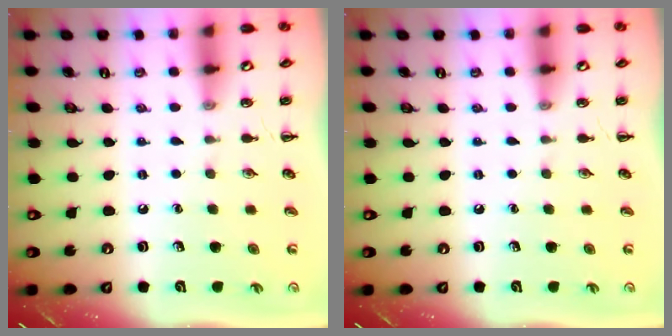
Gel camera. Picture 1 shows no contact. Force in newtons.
{"total": 0.0}